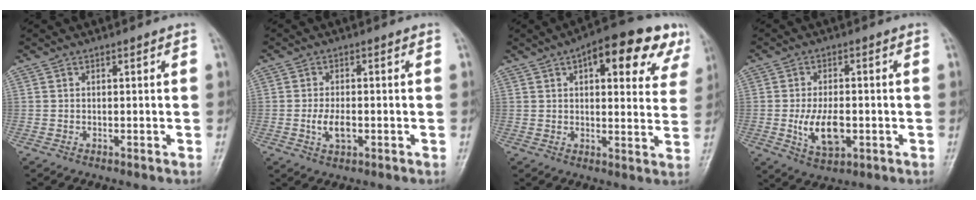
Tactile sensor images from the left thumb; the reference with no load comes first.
{"total": 4.2, "force": [-1.0, 2.2, 3.5], "torque": [-0.066, 0.002, -0.020]}
{"total": 17.8, "force": [8.9, 7.3, 13.5], "torque": [-0.139, -0.007, 0.106]}
{"total": 8.4, "force": [-1.7, 4.5, 6.8], "torque": [-0.117, 0.001, -0.022]}